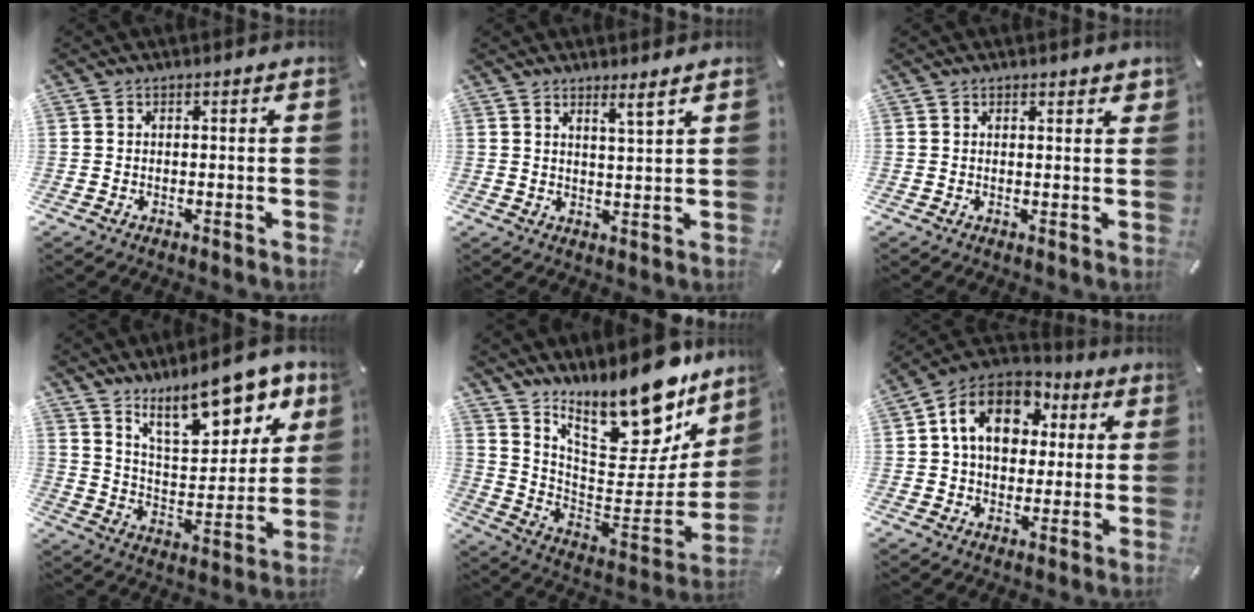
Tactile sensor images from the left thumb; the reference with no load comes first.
{"total": 3.7, "force": [3.1, -0.6, 2.0], "torque": [-0.036, -0.020, 0.052]}
{"total": 1.2, "force": [1.1, 0.3, 0.5], "torque": [-0.003, -0.005, 0.019]}
{"total": 18.7, "force": [13.2, 7.7, 10.8], "torque": [-0.158, -0.082, 0.224]}
{"total": 21.4, "force": [16.7, 8.2, 10.5], "torque": [-0.146, -0.137, 0.283]}
{"total": 13.8, "force": [3.3, 10.6, 8.2], "torque": [-0.164, 0.004, 0.057]}